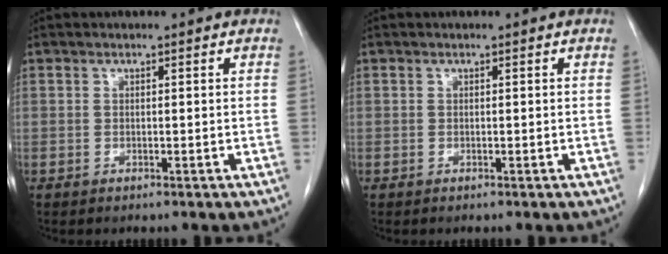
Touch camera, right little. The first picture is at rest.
{"total": 0.0}